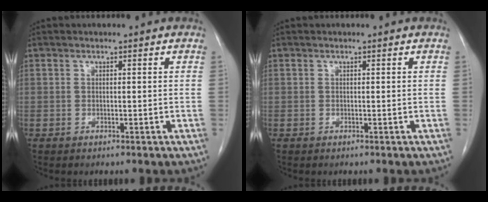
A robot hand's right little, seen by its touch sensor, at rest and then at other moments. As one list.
[{"total": 0.0}]